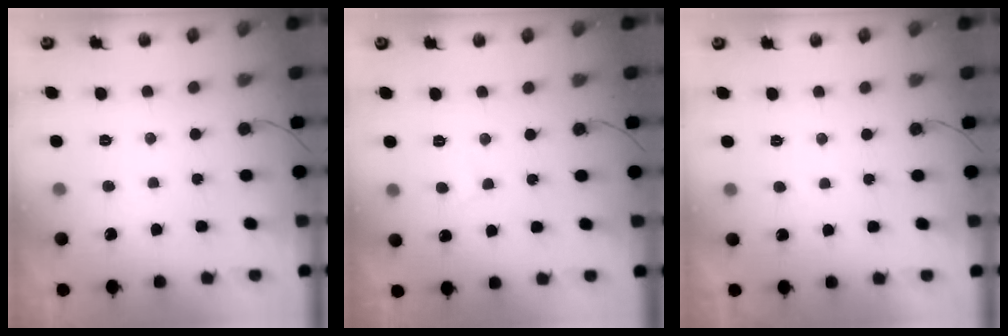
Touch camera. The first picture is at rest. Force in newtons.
{"total": 3.0, "press": 3.0, "slide": 0.2}
{"total": 0.8, "press": 0.7, "slide": 0.5}